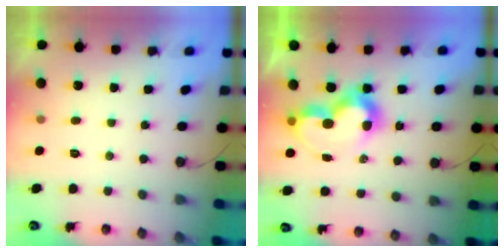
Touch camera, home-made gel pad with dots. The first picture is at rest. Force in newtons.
{"total": 11.2, "press": 11.1, "slide": 1.0}